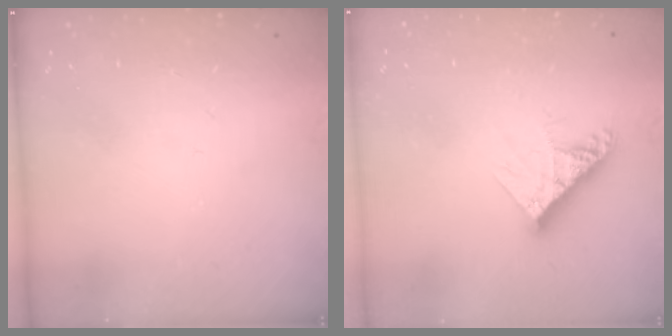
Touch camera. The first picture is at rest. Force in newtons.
{"total": 9.6, "press": 9.6, "slide": 0.7}